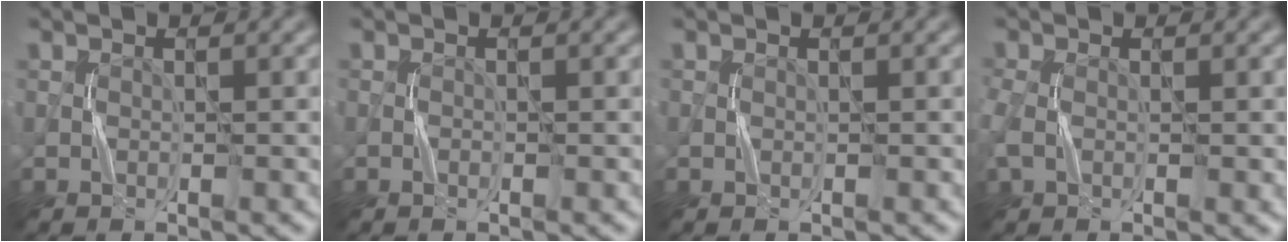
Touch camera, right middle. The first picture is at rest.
{"total": 0.0}
{"total": 0.0}
{"total": 3.1, "force": [-0.4, 1.9, 2.4], "torque": [-0.062, -0.002, -0.012]}